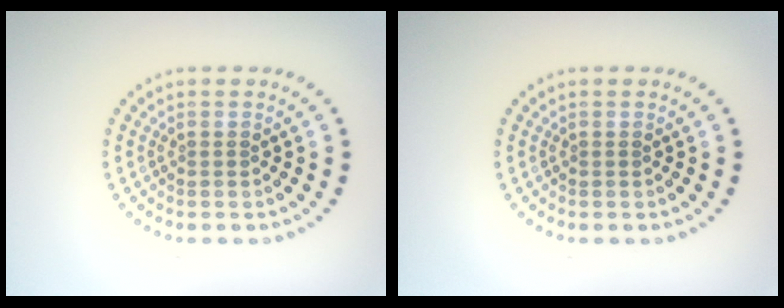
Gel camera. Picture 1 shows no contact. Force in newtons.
{"total": 0.0}